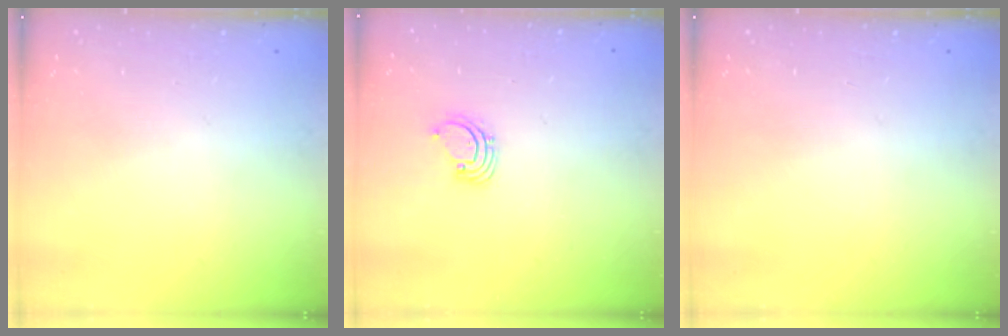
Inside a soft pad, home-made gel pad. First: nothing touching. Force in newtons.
{"total": 1.4, "press": 1.4, "slide": 0.1}
{"total": 0.0}